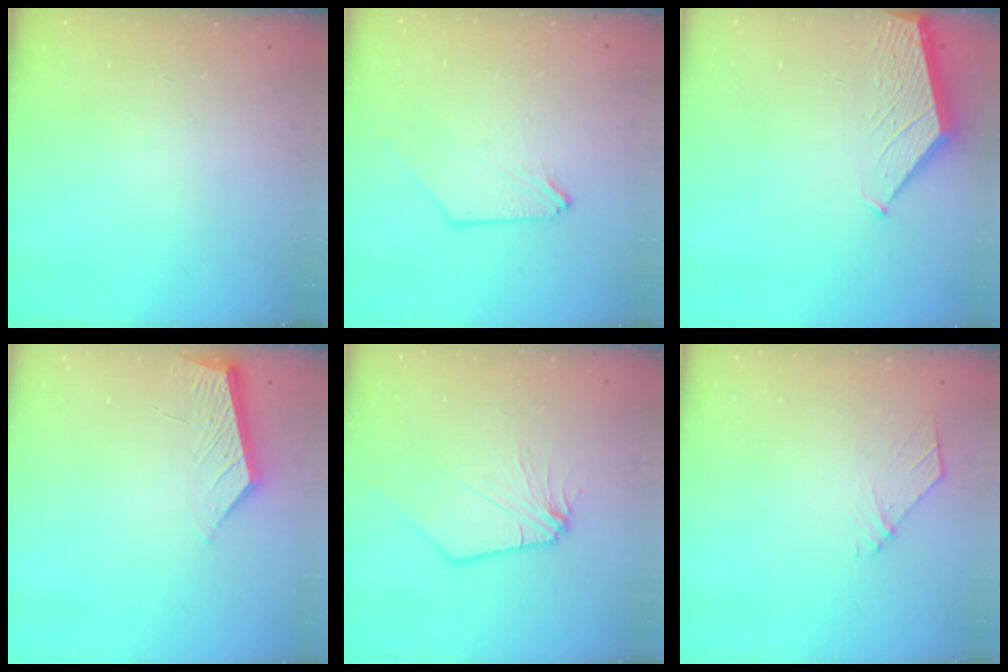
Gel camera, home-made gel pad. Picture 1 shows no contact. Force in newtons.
{"total": 0.0}
{"total": 1.8, "press": 1.8, "slide": 0.2}
{"total": 5.1, "press": 5.0, "slide": 0.6}
{"total": 0.0}
{"total": 5.5, "press": 5.5, "slide": 0.8}